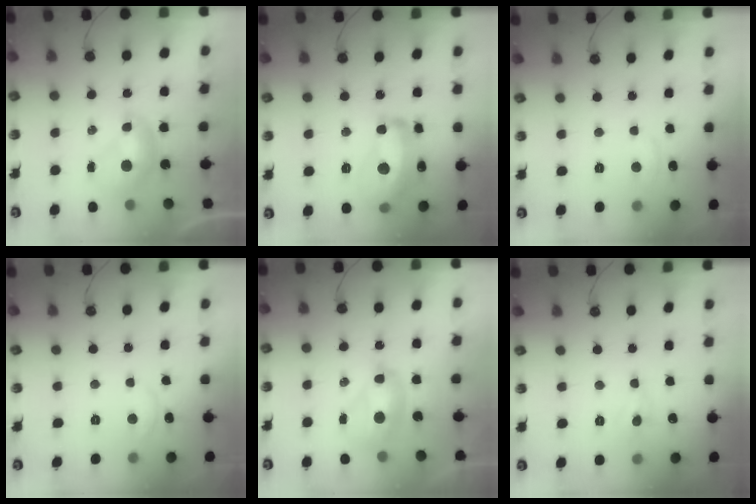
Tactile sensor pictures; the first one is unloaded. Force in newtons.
{"total": 12.7, "press": 12.7, "slide": 0.9}
{"total": 1.2, "press": 0.8, "slide": 0.9}
{"total": 1.9, "press": 1.9, "slide": 0.4}
{"total": 2.7, "press": 2.7, "slide": 0.1}
{"total": 2.5, "press": 2.4, "slide": 0.8}